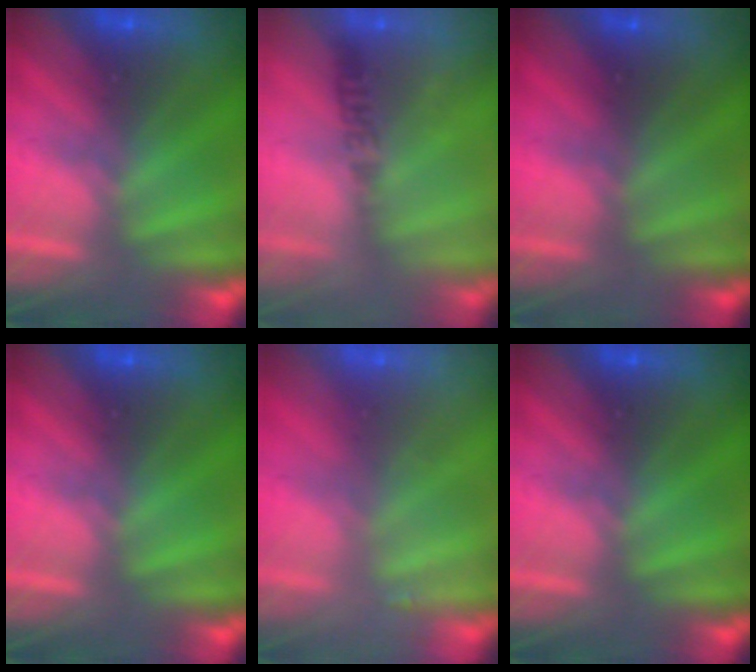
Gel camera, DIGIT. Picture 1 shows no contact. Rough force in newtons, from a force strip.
{"total": 2.4}
{"total": 2.3}
{"total": 0.0}
{"total": 2.3}
{"total": 0.0}